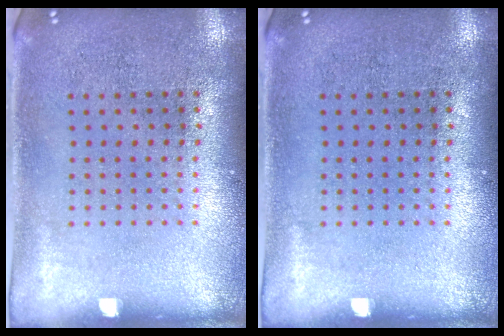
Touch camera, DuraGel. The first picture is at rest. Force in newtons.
{"total": 0.0}